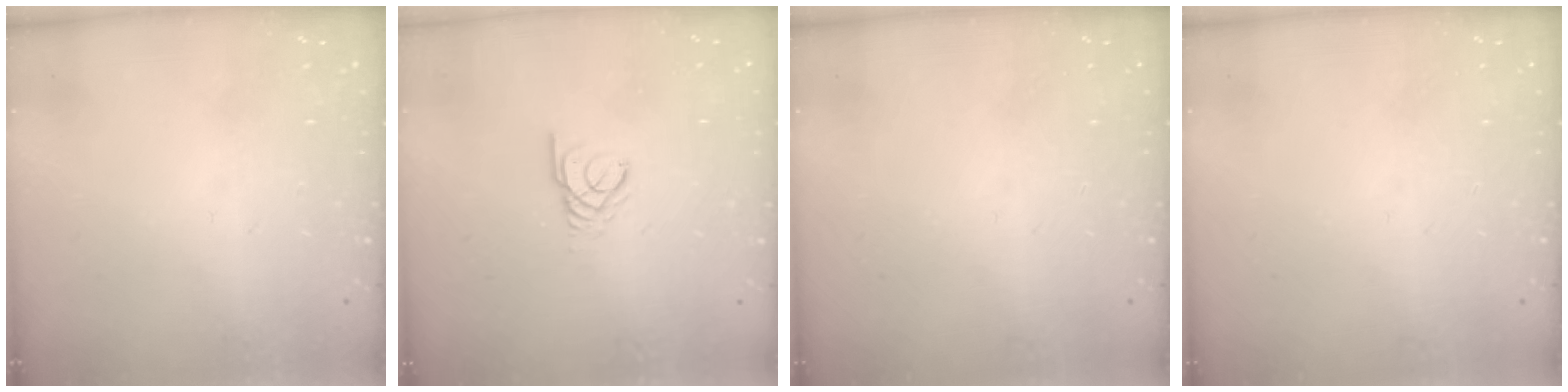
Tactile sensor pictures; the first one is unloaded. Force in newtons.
{"total": 2.6, "press": 2.6, "slide": 0.1}
{"total": 0.0}
{"total": 0.0}